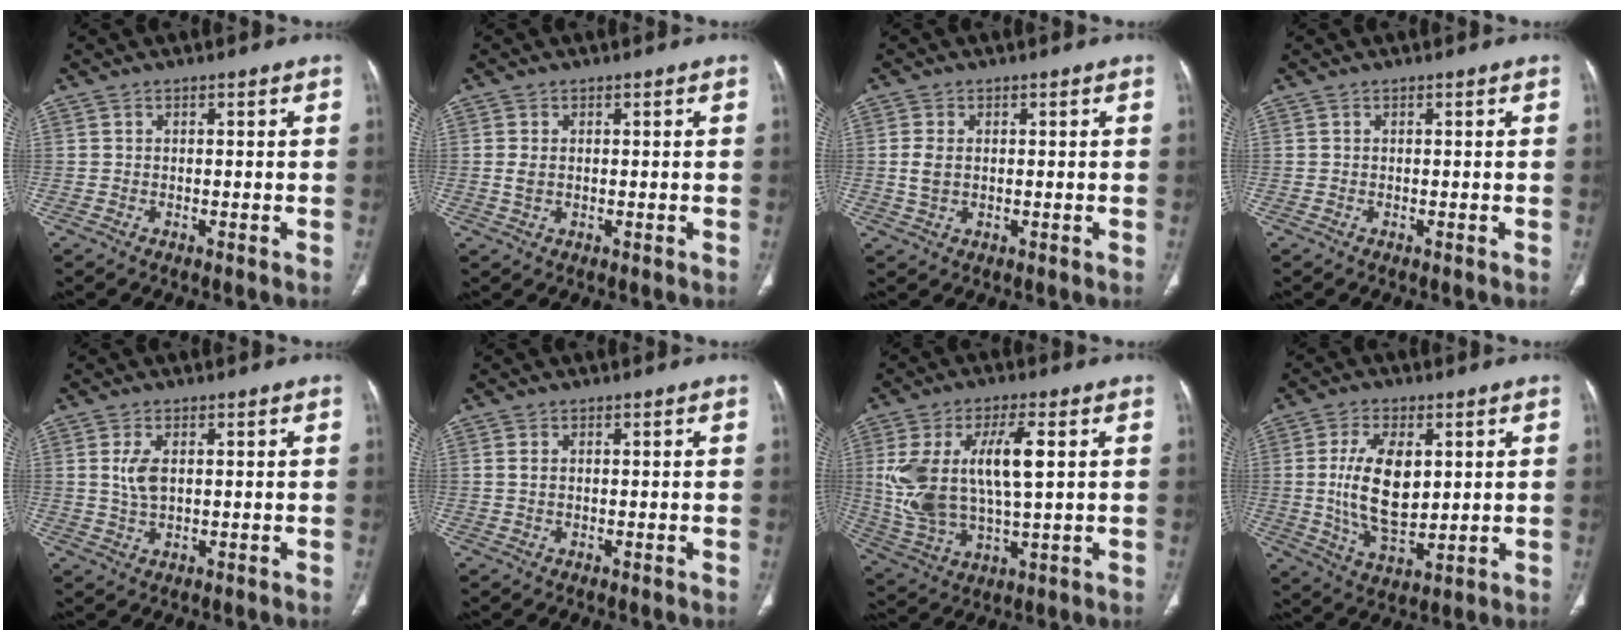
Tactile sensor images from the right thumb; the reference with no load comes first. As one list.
[{"total": 2.0, "force": [0.1, 1.3, 1.5], "torque": [-0.038, -0.001, 0.003]}, {"total": 3.4, "force": [0.2, 2.2, 2.5], "torque": [-0.060, 0.000, 0.006]}, {"total": 0.0}, {"total": 4.1, "force": [0.9, 2.1, 3.4], "torque": [-0.075, -0.005, 0.022]}, {"total": 1.3, "force": [0.3, 0.8, 1.0], "torque": [-0.024, 0.001, 0.008]}, {"total": 17.0, "force": [3.1, 7.1, 15.2], "torque": [-0.310, -0.001, 0.069]}, {"total": 13.0, "force": [1.8, 6.8, 10.9], "torque": [-0.191, -0.018, 0.042]}]